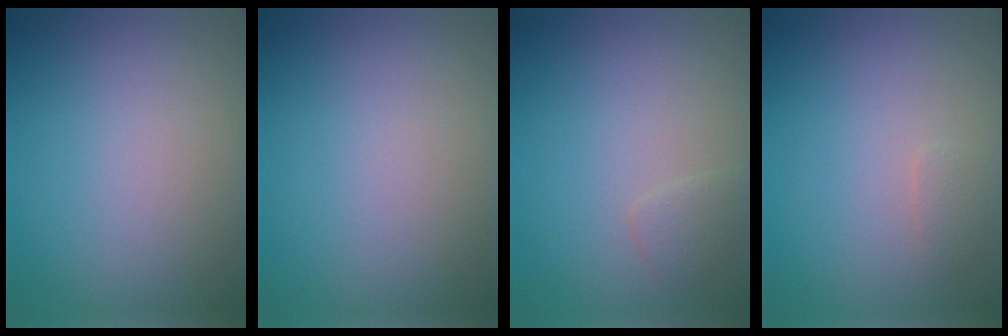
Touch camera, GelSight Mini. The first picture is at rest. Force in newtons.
{"total": 0.0}
{"total": 1.2, "press": 1.2, "slide": 0.1}
{"total": 0.9, "press": 0.9, "slide": 0.0}